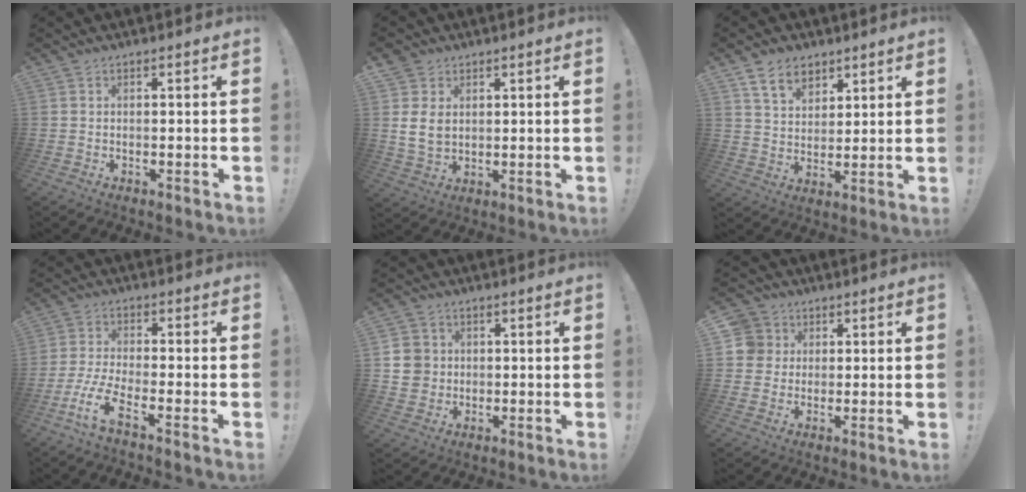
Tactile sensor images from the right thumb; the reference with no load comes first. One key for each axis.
{"total": 7.4, "fx": 2.0, "fy": 5.5, "fz": 4.4, "tx": -0.083, "ty": -0.005, "tz": 0.040}
{"total": 9.9, "fx": 6.4, "fy": 6.3, "fz": 4.2, "tx": -0.072, "ty": -0.028, "tz": 0.124}
{"total": 8.4, "fx": -4.6, "fy": 2.2, "fz": 6.7, "tx": -0.151, "ty": 0.000, "tz": -0.090}
{"total": 7.5, "fx": 1.3, "fy": 7.0, "fz": 2.3, "tx": -0.038, "ty": -0.005, "tz": 0.027}
{"total": 7.0, "fx": 1.7, "fy": 6.7, "fz": 1.4, "tx": -0.026, "ty": -0.005, "tz": 0.034}